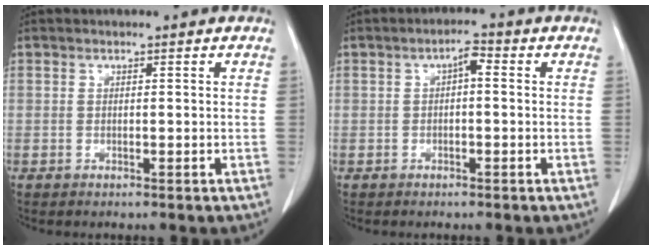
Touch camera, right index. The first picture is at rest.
{"total": 2.5, "force": [0.2, 0.9, 2.3], "torque": [-0.037, 0.011, 0.001]}